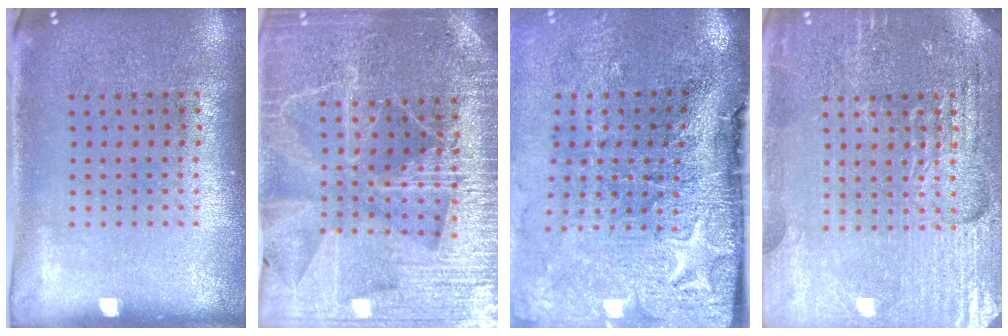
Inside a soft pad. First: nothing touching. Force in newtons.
{"total": 4.7, "press": 4.3, "slide": 1.8}
{"total": 5.0, "press": 4.0, "slide": 3.1}
{"total": 4.3, "press": 4.2, "slide": 1.2}